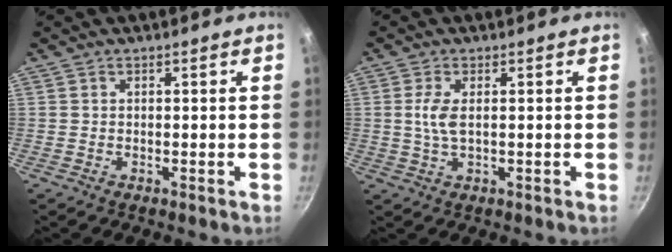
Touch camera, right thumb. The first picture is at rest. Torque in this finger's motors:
{"motor_torque": [1.11, 0.63, 0.60, -0.51, 0.21]}